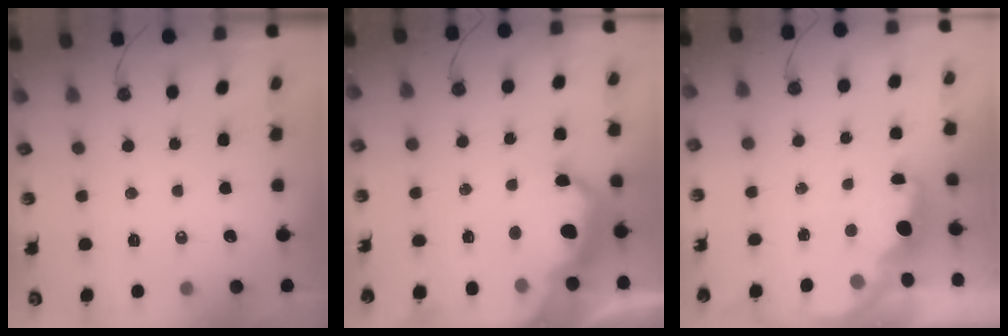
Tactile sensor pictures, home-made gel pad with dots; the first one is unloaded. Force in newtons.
{"total": 14.4, "press": 14.3, "slide": 1.0}
{"total": 2.3, "press": 2.2, "slide": 0.8}